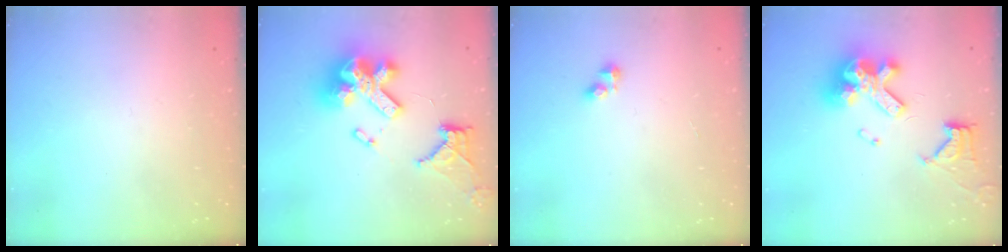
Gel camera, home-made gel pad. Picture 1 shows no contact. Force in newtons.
{"total": 19.6, "press": 18.8, "slide": 5.5}
{"total": 2.5, "press": 2.5, "slide": 0.3}
{"total": 15.7, "press": 15.6, "slide": 1.7}